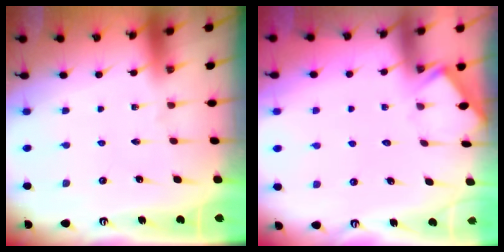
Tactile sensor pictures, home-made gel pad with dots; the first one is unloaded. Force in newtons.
{"total": 3.2, "press": 3.1, "slide": 0.4}